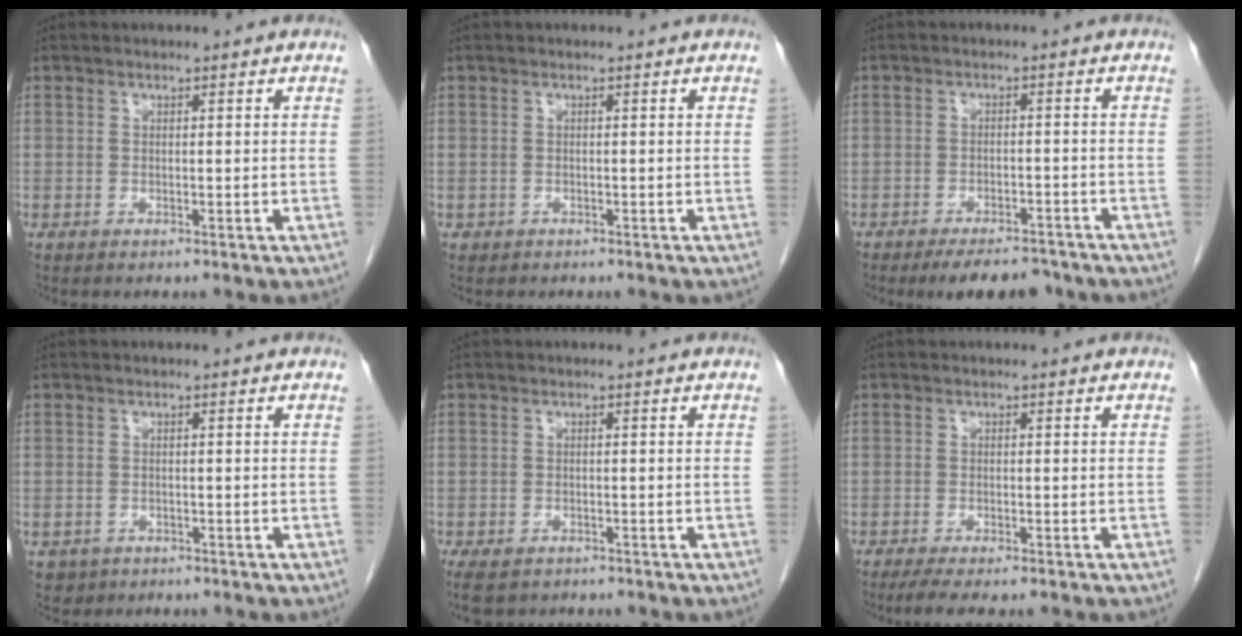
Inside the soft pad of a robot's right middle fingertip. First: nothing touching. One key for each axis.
{"total": 0.6, "fx": -0.3, "fy": 0.4, "fz": 0.0, "tx": -0.010, "ty": 0.003, "tz": -0.005}
{"total": 6.9, "fx": -5.8, "fy": 2.5, "fz": 2.8, "tx": -0.031, "ty": -0.003, "tz": -0.086}
{"total": 2.2, "fx": -1.2, "fy": 1.9, "fz": 0.3, "tx": -0.006, "ty": 0.004, "tz": -0.016}
{"total": 5.5, "fx": -4.0, "fy": 3.0, "fz": 2.3, "tx": -0.042, "ty": -0.007, "tz": -0.060}
{"total": 3.8, "fx": -2.9, "fy": 0.4, "fz": 2.4, "tx": -0.040, "ty": -0.009, "tz": -0.045}